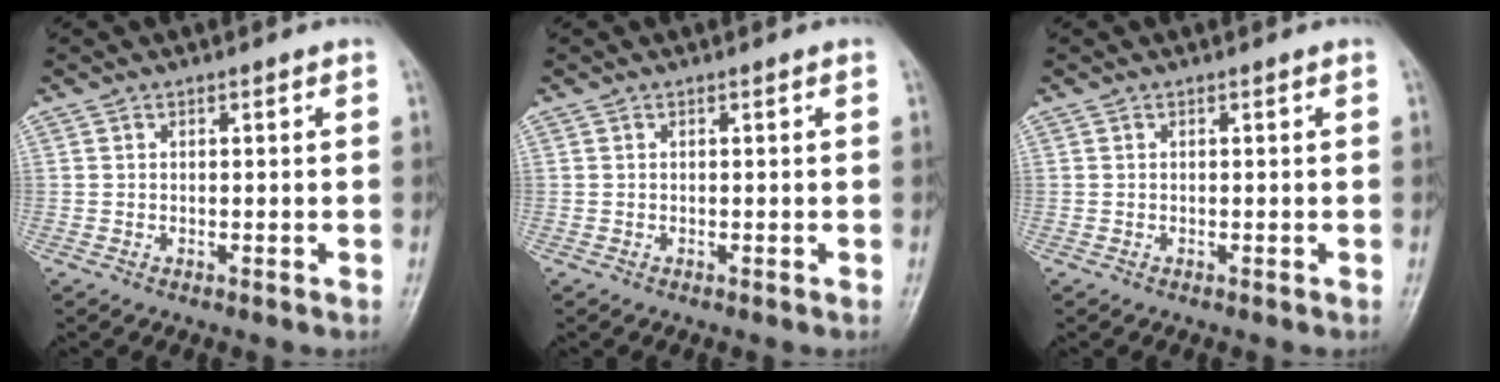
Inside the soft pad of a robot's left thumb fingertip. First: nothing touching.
{"total": 0.0}
{"total": 0.0}